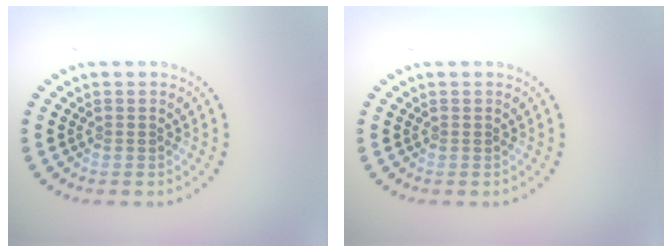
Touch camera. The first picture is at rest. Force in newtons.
{"total": 0.0}